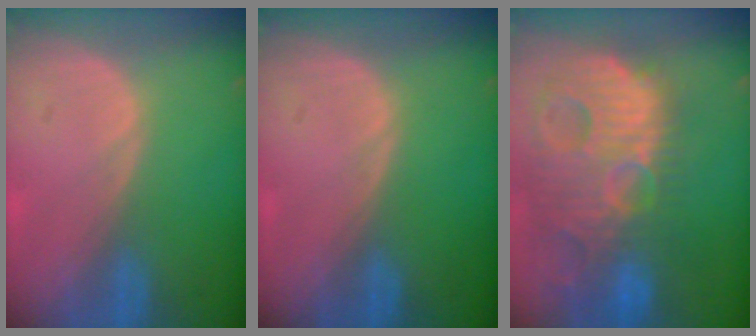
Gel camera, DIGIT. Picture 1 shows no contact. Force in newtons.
{"total": 0.0}
{"total": 14.7, "press": 12.8, "slide": 7.4}